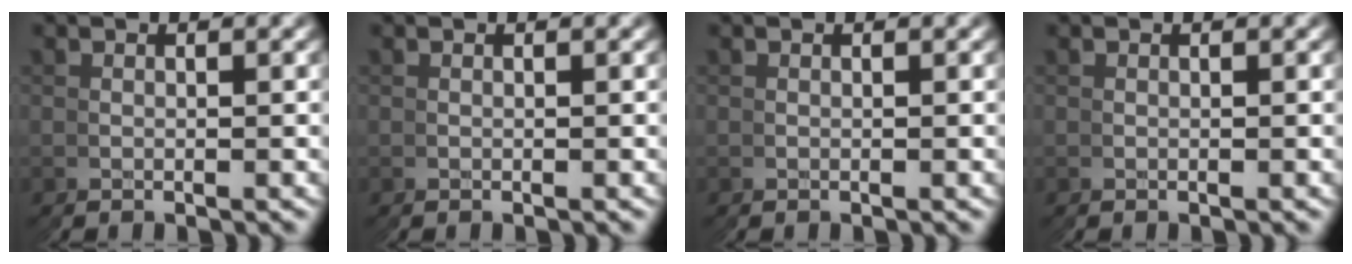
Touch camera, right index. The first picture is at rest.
{"total": 0.0}
{"total": 0.0}
{"total": 0.0}